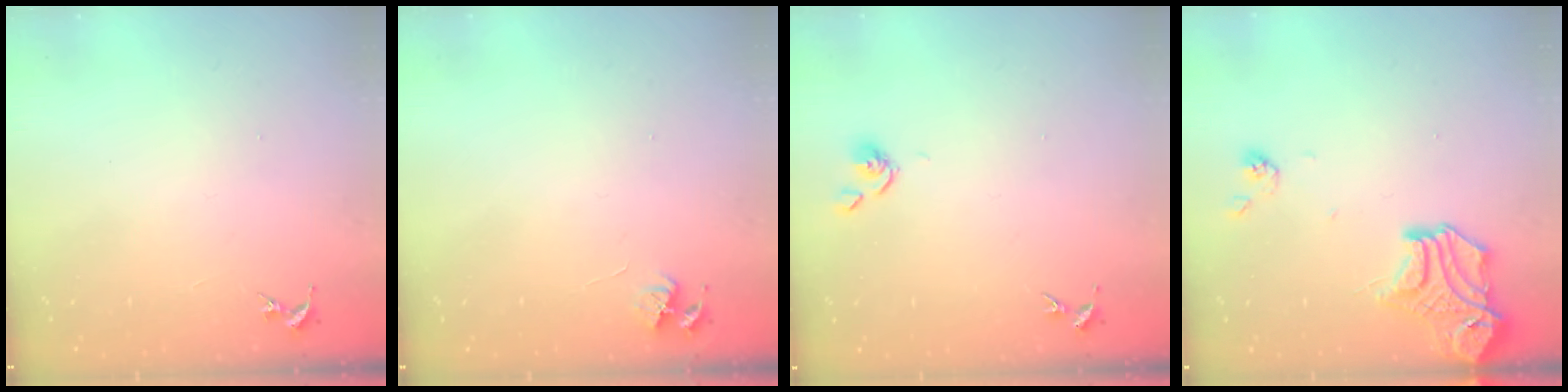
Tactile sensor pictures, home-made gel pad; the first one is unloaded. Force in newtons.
{"total": 4.5, "press": 4.4, "slide": 0.6}
{"total": 4.3, "press": 4.2, "slide": 0.6}
{"total": 15.8, "press": 15.8, "slide": 1.5}